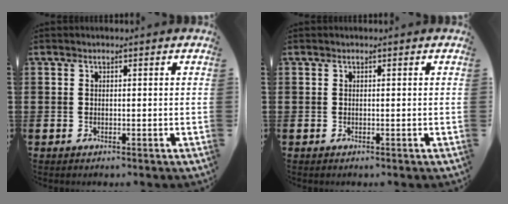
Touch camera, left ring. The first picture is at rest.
{"total": 0.0}